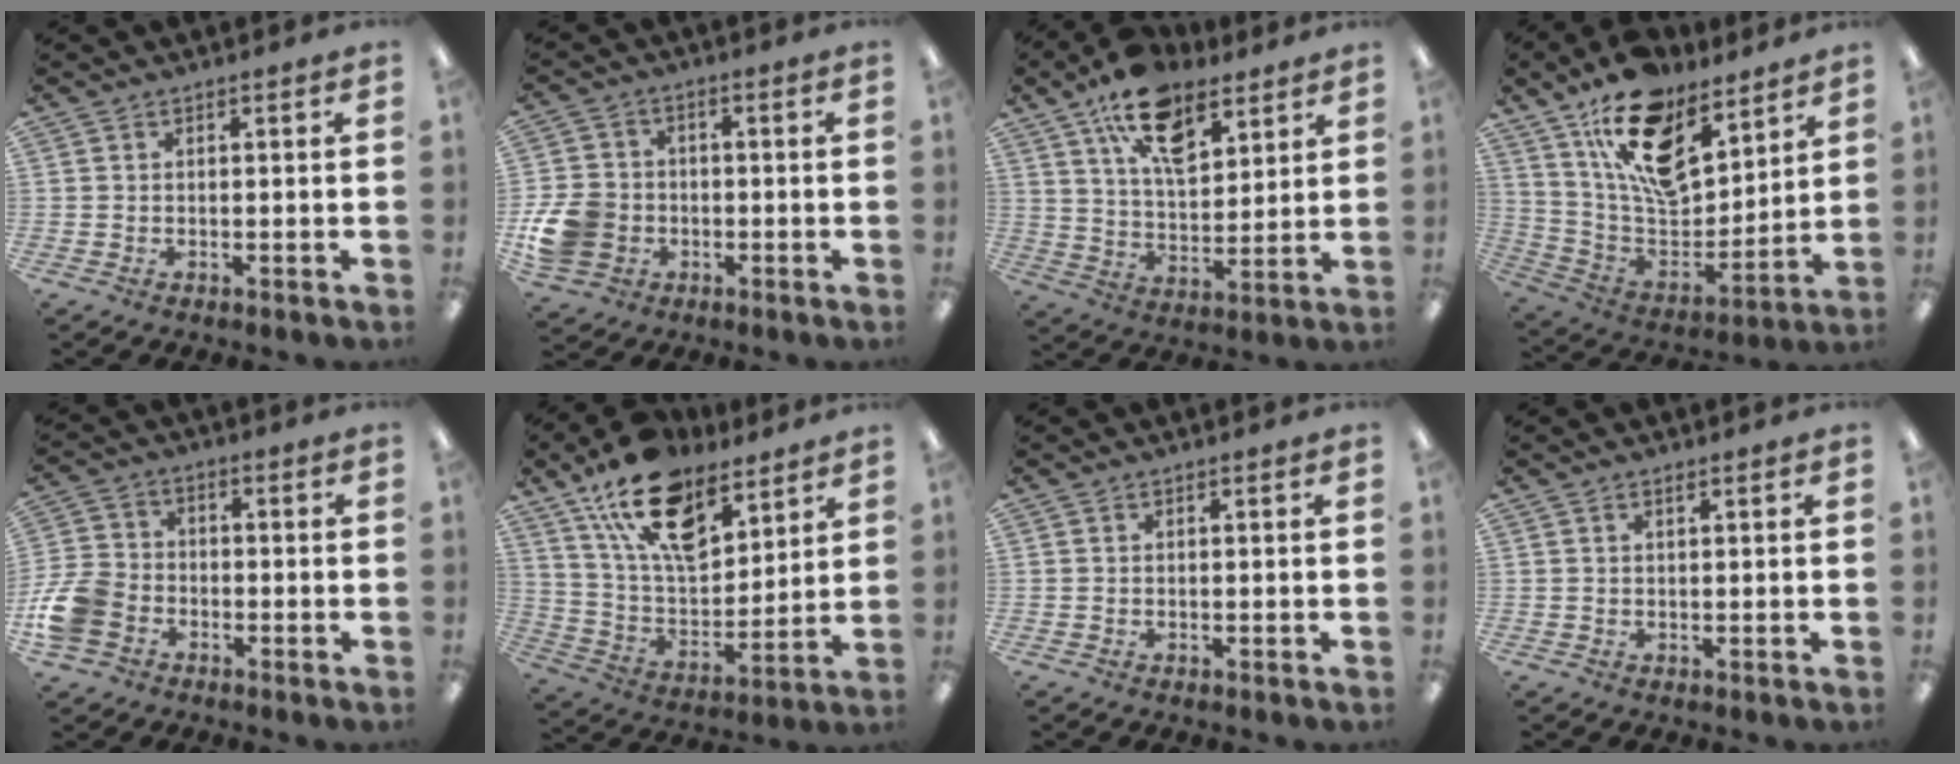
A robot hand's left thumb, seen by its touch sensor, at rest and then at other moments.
{"total": 10.8, "force": [-2.9, 9.0, 5.2], "torque": [-0.113, 0.031, -0.048]}
{"total": 16.1, "force": [9.8, 8.4, 9.7], "torque": [-0.161, -0.034, 0.176]}
{"total": 18.5, "force": [12.5, 9.4, 9.9], "torque": [-0.173, -0.075, 0.226]}
{"total": 10.6, "force": [-4.6, 7.9, 5.4], "torque": [-0.120, 0.038, -0.082]}
{"total": 18.9, "force": [12.4, 9.6, 10.6], "torque": [-0.191, -0.059, 0.224]}
{"total": 0.0}
{"total": 0.6, "force": [0.5, 0.2, 0.4], "torque": [-0.007, 0.003, 0.008]}